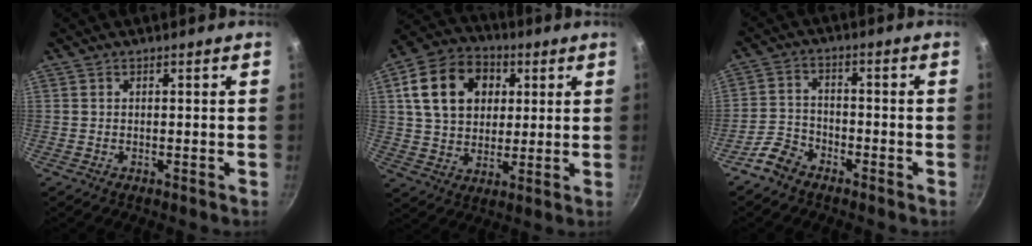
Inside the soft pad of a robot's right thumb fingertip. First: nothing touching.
{"total": 16.6, "force": [4.7, 12.5, 9.8], "torque": [-0.149, 0.008, 0.072]}
{"total": 5.3, "force": [-4.0, 3.0, 1.7], "torque": [-0.030, 0.038, -0.083]}